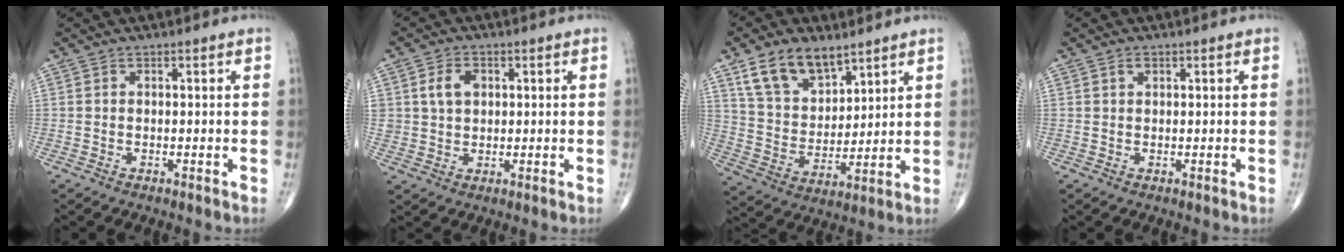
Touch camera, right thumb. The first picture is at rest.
{"total": 5.1, "force": [1.3, 3.8, 3.0], "torque": [-0.040, -0.002, 0.024]}
{"total": 12.6, "force": [8.0, 7.3, 6.5], "torque": [-0.094, -0.038, 0.158]}
{"total": 1.0, "force": [0.5, 0.7, 0.6], "torque": [-0.007, 0.000, 0.008]}